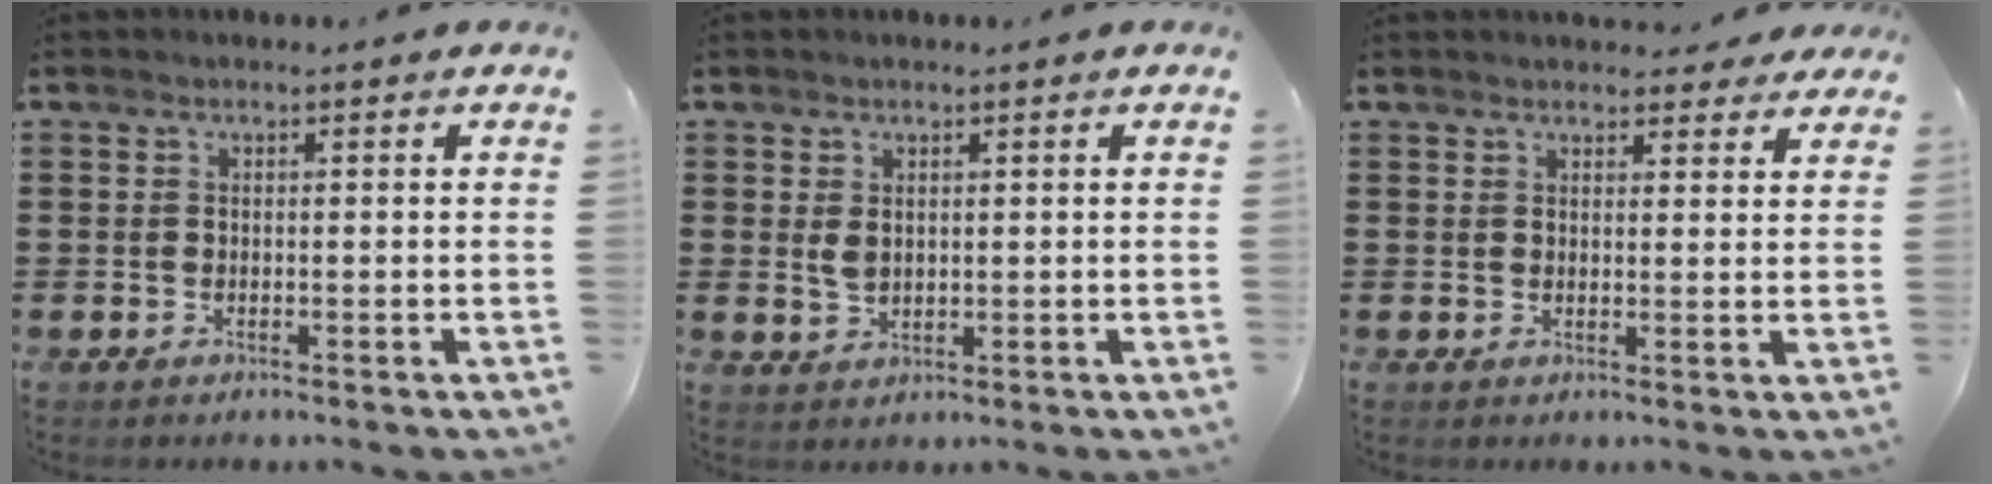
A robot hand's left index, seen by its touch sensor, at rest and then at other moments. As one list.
[{"total": 2.5, "force": [0.9, 1.5, 1.7], "torque": [-0.037, 0.003, 0.017]}, {"total": 2.9, "force": [2.7, 0.9, 0.6], "torque": [-0.003, -0.010, 0.047]}]